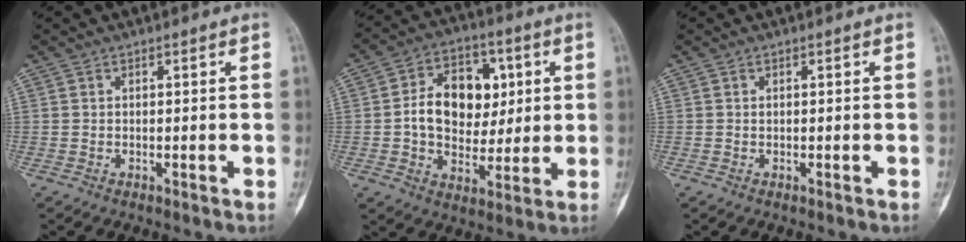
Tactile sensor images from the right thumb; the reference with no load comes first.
{"total": 15.0, "force": [1.9, 10.9, 10.1], "torque": [-0.119, 0.013, 0.032]}
{"total": 0.0}